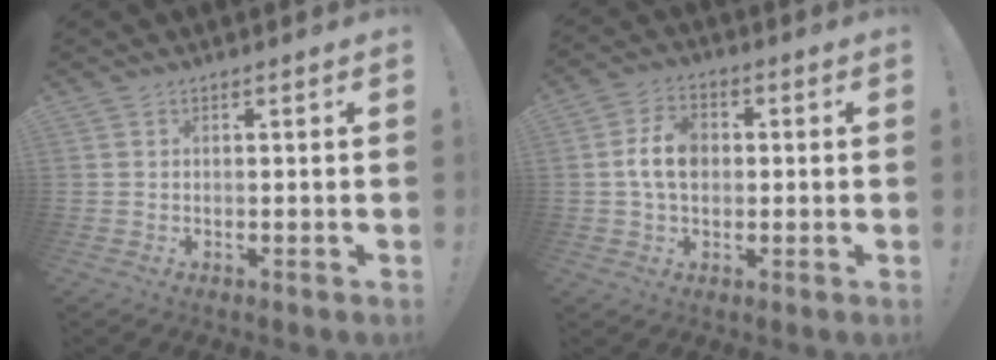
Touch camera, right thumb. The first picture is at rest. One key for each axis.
{"total": 9.2, "fx": 0.4, "fy": 6.6, "fz": 6.4, "tx": -0.106, "ty": 0.012, "tz": 0.007}